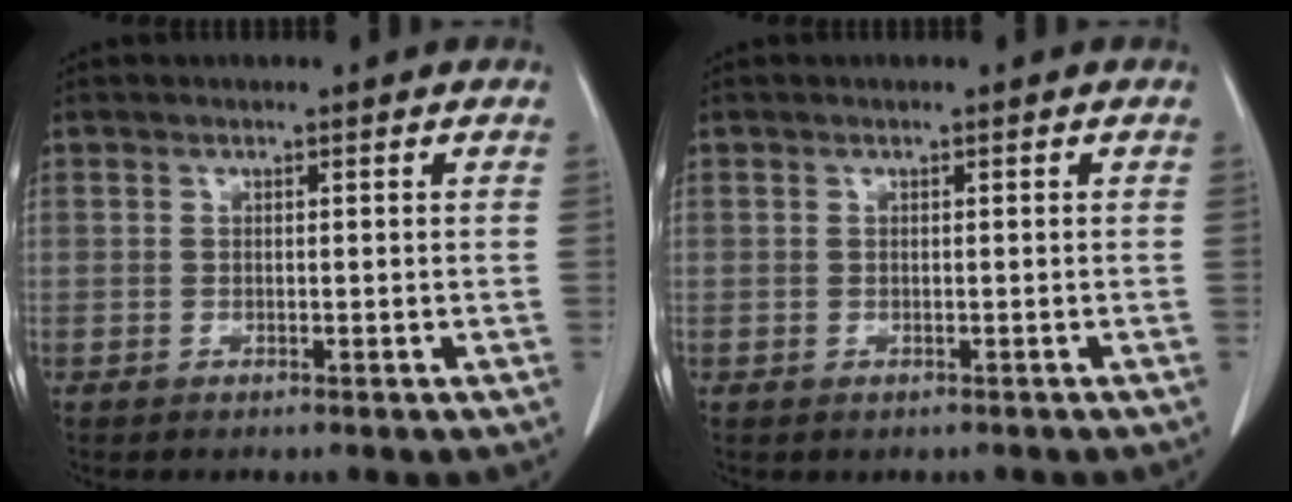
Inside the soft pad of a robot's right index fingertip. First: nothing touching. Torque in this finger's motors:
{"motor_torque": [-0.76, -0.24, -0.31, -0.11]}